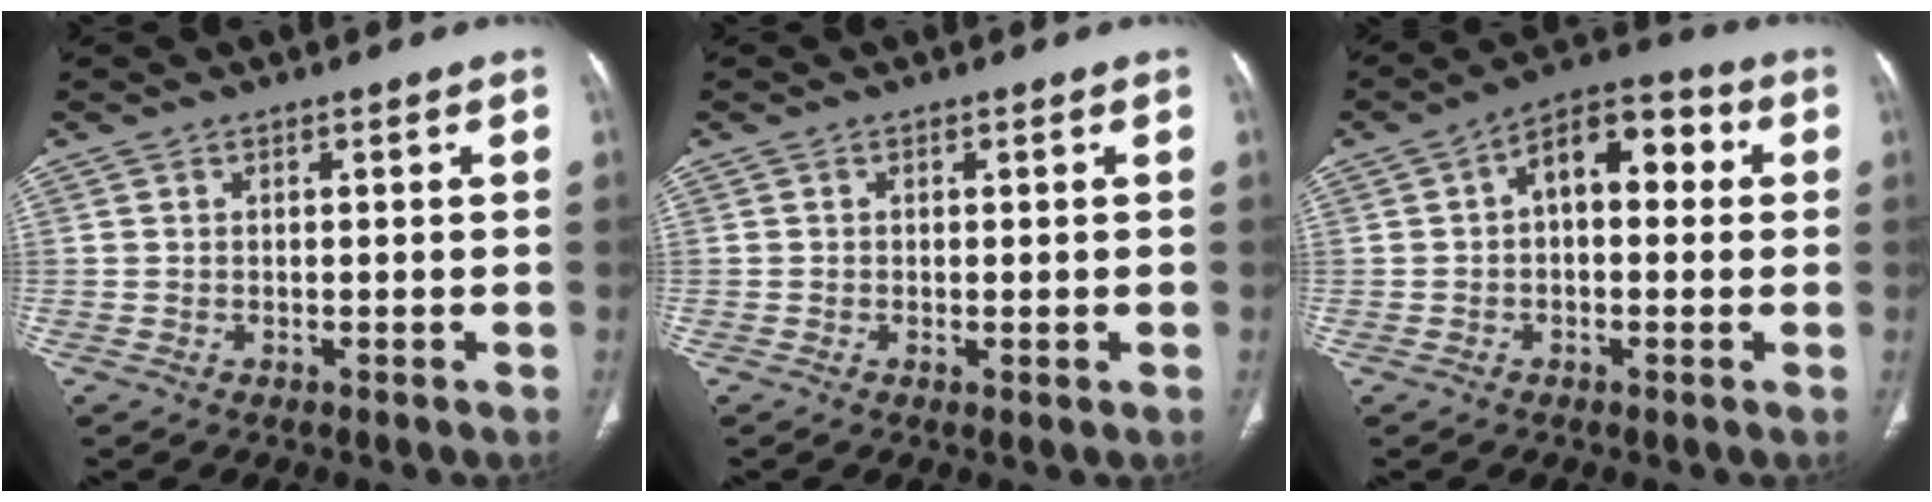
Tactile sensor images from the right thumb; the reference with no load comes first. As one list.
[{"total": 0.8, "force": [-0.1, 0.3, 0.7], "torque": [-0.017, -0.004, -0.003]}, {"total": 10.7, "force": [1.7, 6.0, 8.6], "torque": [-0.101, 0.035, 0.015]}]